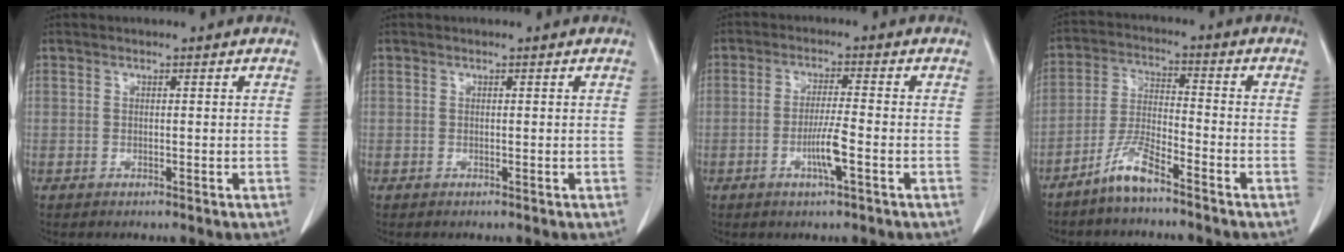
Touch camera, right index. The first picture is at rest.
{"total": 0.0}
{"total": 5.0, "force": [-1.8, -0.1, 4.7], "torque": [-0.089, -0.007, -0.034]}
{"total": 6.4, "force": [-5.0, 0.6, 4.0], "torque": [-0.091, -0.010, -0.101]}